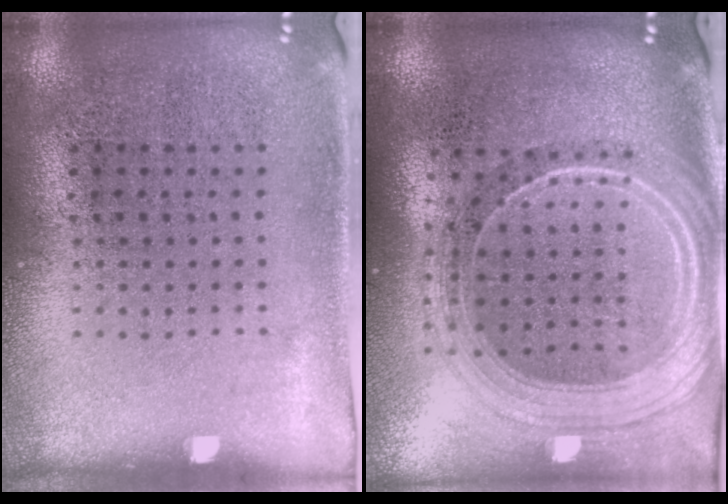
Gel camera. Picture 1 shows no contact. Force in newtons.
{"total": 2.3, "press": 2.0, "slide": 1.2}